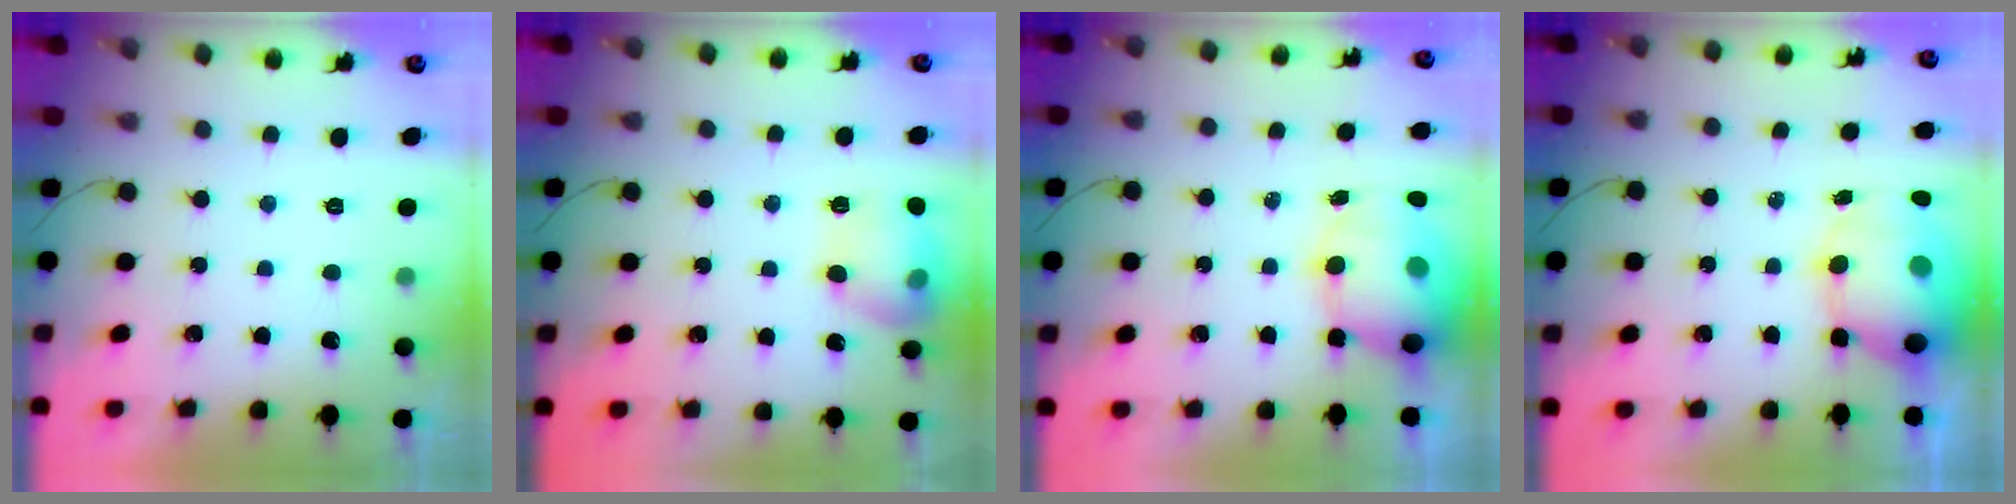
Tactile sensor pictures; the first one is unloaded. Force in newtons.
{"total": 13.3, "press": 13.2, "slide": 1.2}
{"total": 13.2, "press": 12.8, "slide": 3.1}
{"total": 11.5, "press": 11.1, "slide": 3.0}